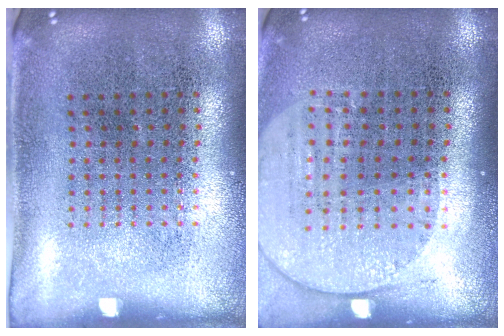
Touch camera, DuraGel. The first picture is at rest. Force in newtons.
{"total": 1.6, "press": 1.4, "slide": 0.7}